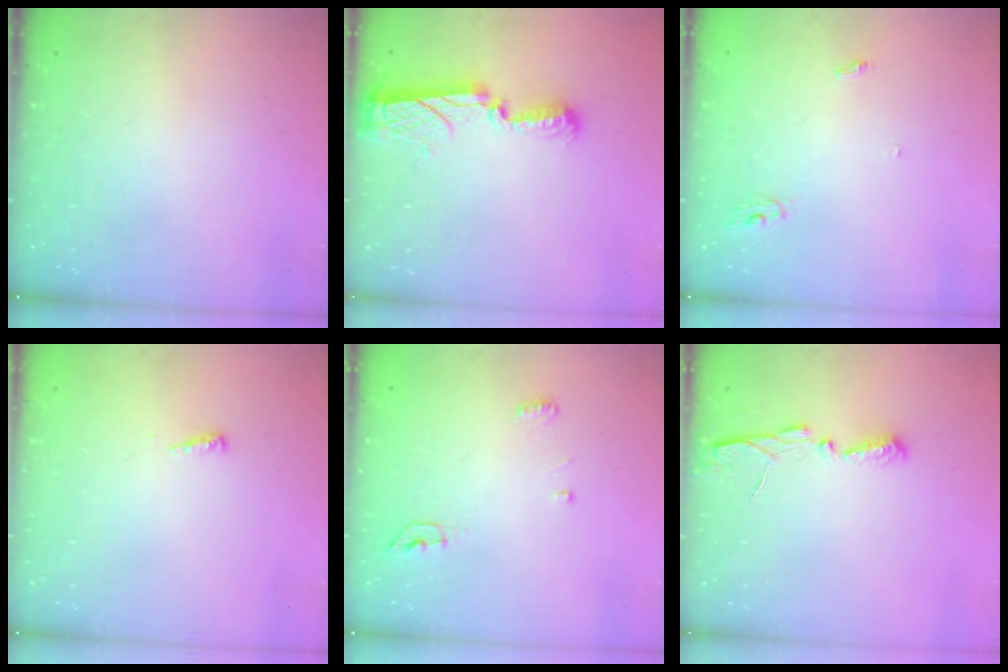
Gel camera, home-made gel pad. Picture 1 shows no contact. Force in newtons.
{"total": 9.0, "press": 8.9, "slide": 0.8}
{"total": 2.8, "press": 2.8, "slide": 0.2}
{"total": 4.0, "press": 4.0, "slide": 0.5}
{"total": 4.4, "press": 4.3, "slide": 0.8}
{"total": 4.9, "press": 4.9, "slide": 0.3}